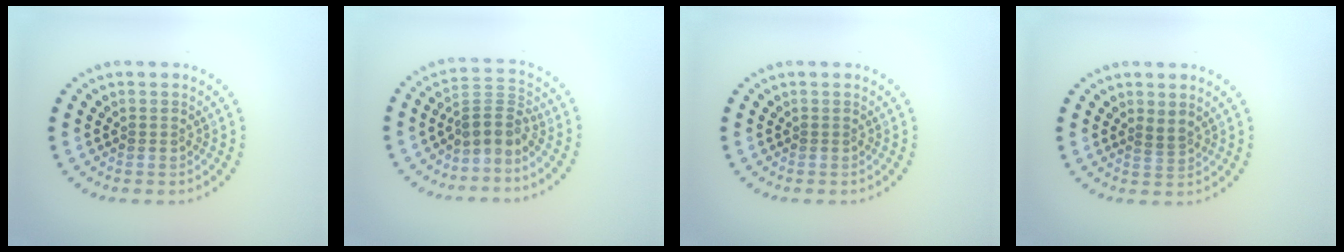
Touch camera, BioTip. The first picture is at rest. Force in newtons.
{"total": 2.8, "press": 2.0, "slide": 1.9}
{"total": 0.0}
{"total": 1.3, "press": 0.9, "slide": 0.9}